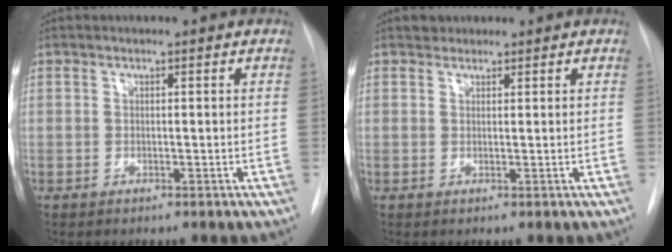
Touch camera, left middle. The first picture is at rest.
{"total": 1.2, "force": [1.0, 0.7, -0.1], "torque": [0.005, 0.002, 0.012]}